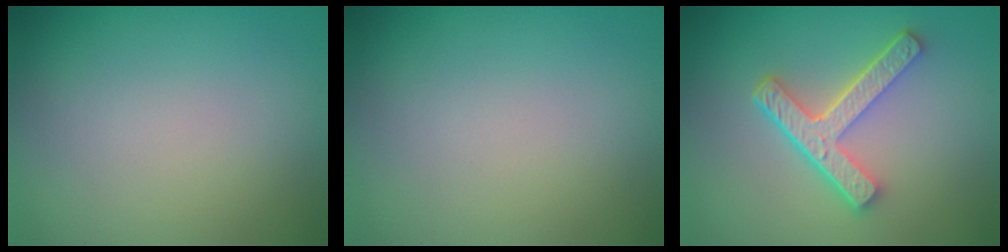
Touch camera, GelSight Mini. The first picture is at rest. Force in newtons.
{"total": 0.0}
{"total": 5.0, "press": 3.7, "slide": 3.4}